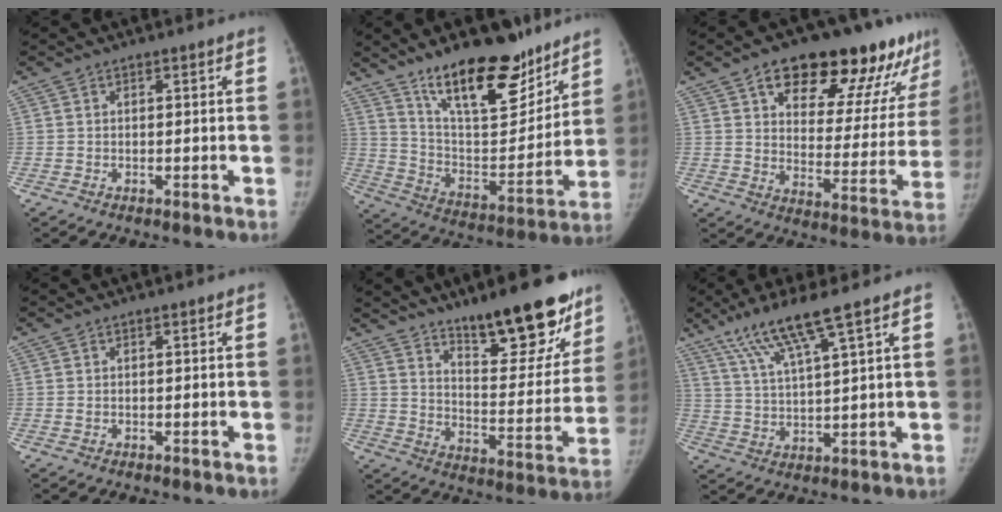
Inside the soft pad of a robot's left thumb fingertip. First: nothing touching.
{"total": 22.0, "force": [15.6, 8.3, 13.1], "torque": [-0.159, -0.091, 0.261]}
{"total": 24.0, "force": [15.2, 10.1, 15.5], "torque": [-0.161, -0.049, 0.219]}
{"total": 0.0}
{"total": 22.0, "force": [15.3, 6.5, 14.3], "torque": [-0.148, -0.101, 0.230]}
{"total": 10.1, "force": [6.5, 0.2, 7.7], "torque": [-0.156, -0.024, 0.134]}